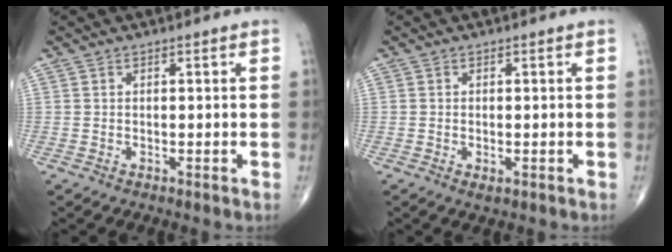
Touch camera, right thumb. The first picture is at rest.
{"total": 1.5, "force": [-0.5, 0.7, 1.2], "torque": [-0.024, -0.003, -0.006]}